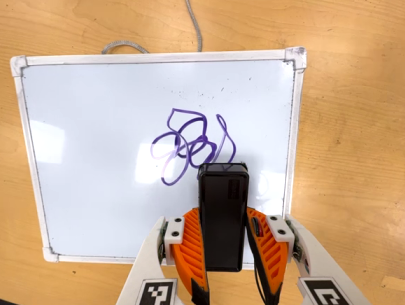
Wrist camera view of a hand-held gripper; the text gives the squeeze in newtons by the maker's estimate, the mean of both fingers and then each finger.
{"total": 4.0, "left": 2.6, "right": 5.4}